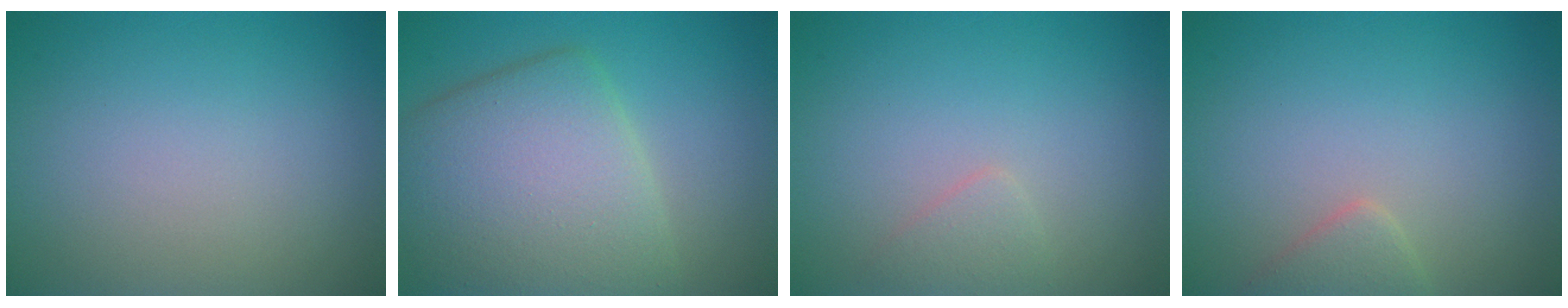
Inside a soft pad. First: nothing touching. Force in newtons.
{"total": 8.6, "press": 8.6, "slide": 0.4}
{"total": 1.2, "press": 1.2, "slide": 0.1}
{"total": 1.9, "press": 1.9, "slide": 0.1}